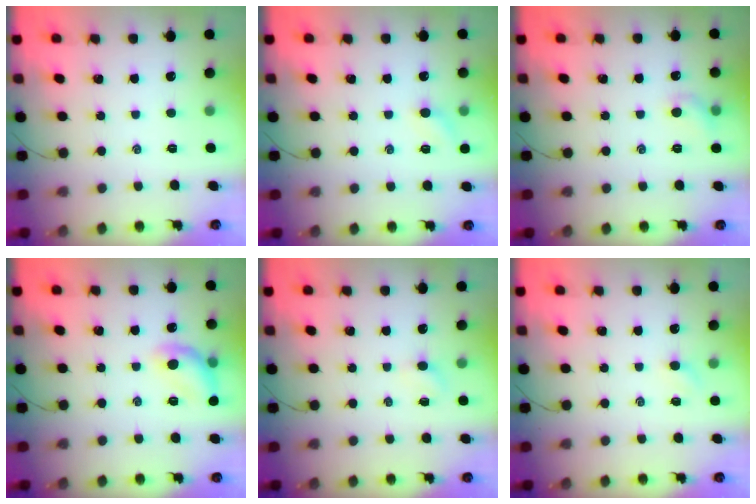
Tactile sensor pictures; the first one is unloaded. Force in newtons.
{"total": 5.7, "press": 5.3, "slide": 2.0}
{"total": 6.2, "press": 6.0, "slide": 1.4}
{"total": 10.7, "press": 10.7, "slide": 0.5}
{"total": 1.6, "press": 1.5, "slide": 0.6}
{"total": 2.4, "press": 2.3, "slide": 0.7}